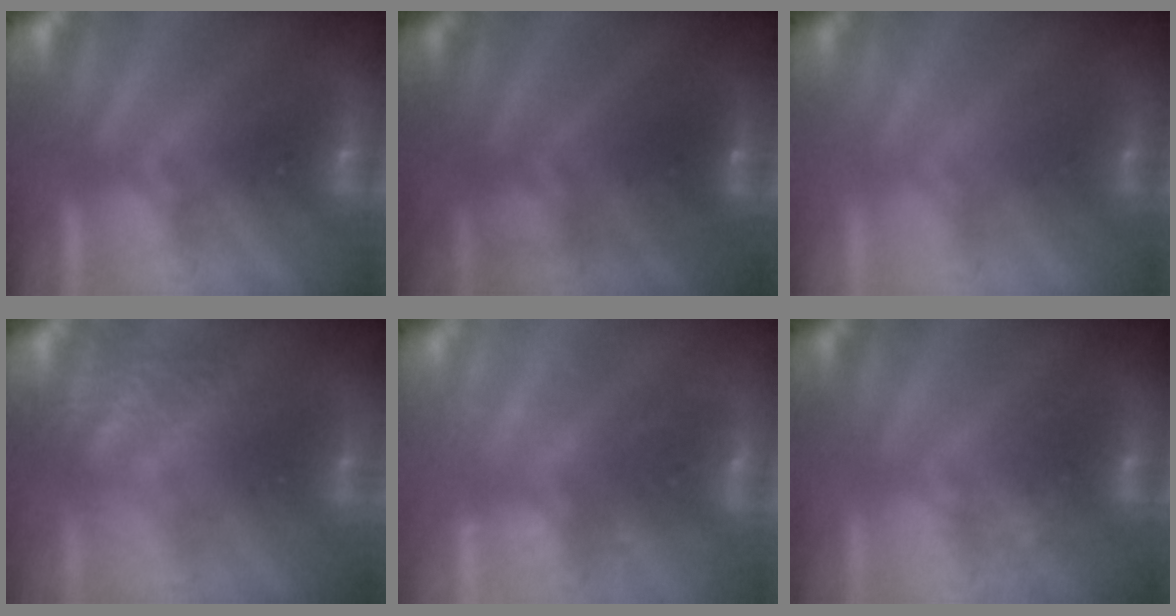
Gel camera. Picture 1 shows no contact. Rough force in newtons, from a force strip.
{"total": 2.8}
{"total": 1.1}
{"total": 4.6}
{"total": 2.2}
{"total": 2.6}